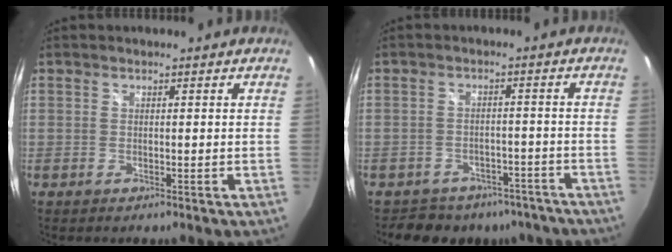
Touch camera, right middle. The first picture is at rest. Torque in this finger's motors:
{"motor_torque": [1.02, -1.12, 0.11, 0.06]}